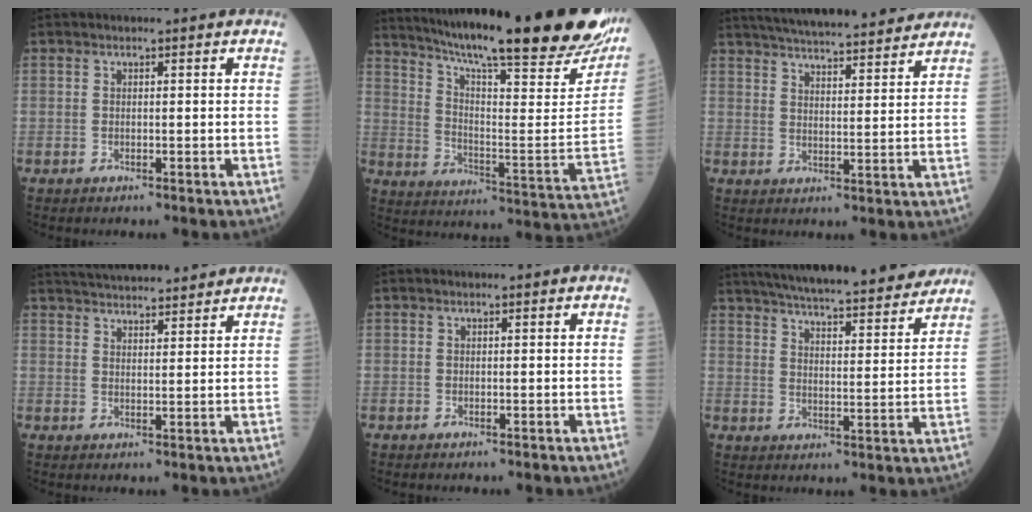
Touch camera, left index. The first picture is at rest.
{"total": 34.2, "force": [27.4, 3.2, 20.1], "torque": [-0.283, -0.074, 0.373]}
{"total": 20.3, "force": [18.3, 2.9, 8.2], "torque": [-0.136, 0.027, 0.266]}
{"total": 14.2, "force": [13.2, 2.3, 4.7], "torque": [-0.076, 0.029, 0.199]}
{"total": 0.0}
{"total": 24.2, "force": [21.6, 3.2, 10.5], "torque": [-0.171, -0.003, 0.299]}